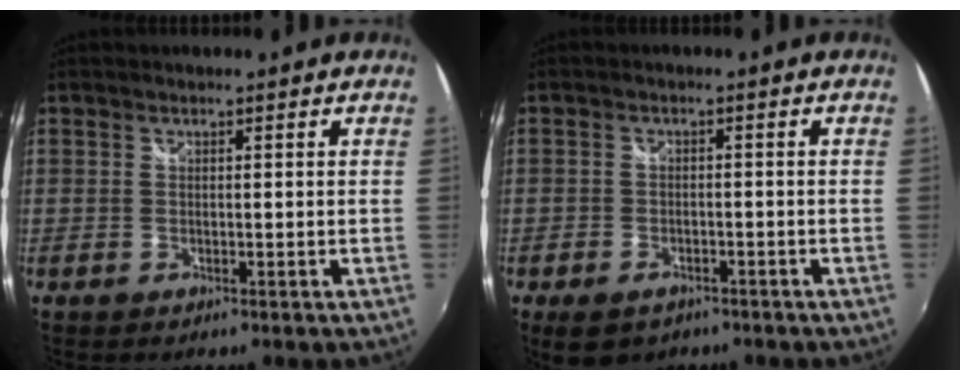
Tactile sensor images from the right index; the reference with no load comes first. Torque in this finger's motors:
{"motor_torque": [0.68, -0.72, 0.28, 0.01]}